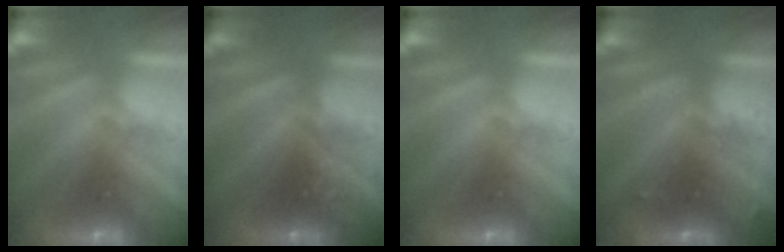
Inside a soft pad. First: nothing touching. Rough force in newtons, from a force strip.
{"total": 2.4}
{"total": 0.0}
{"total": 2.9}